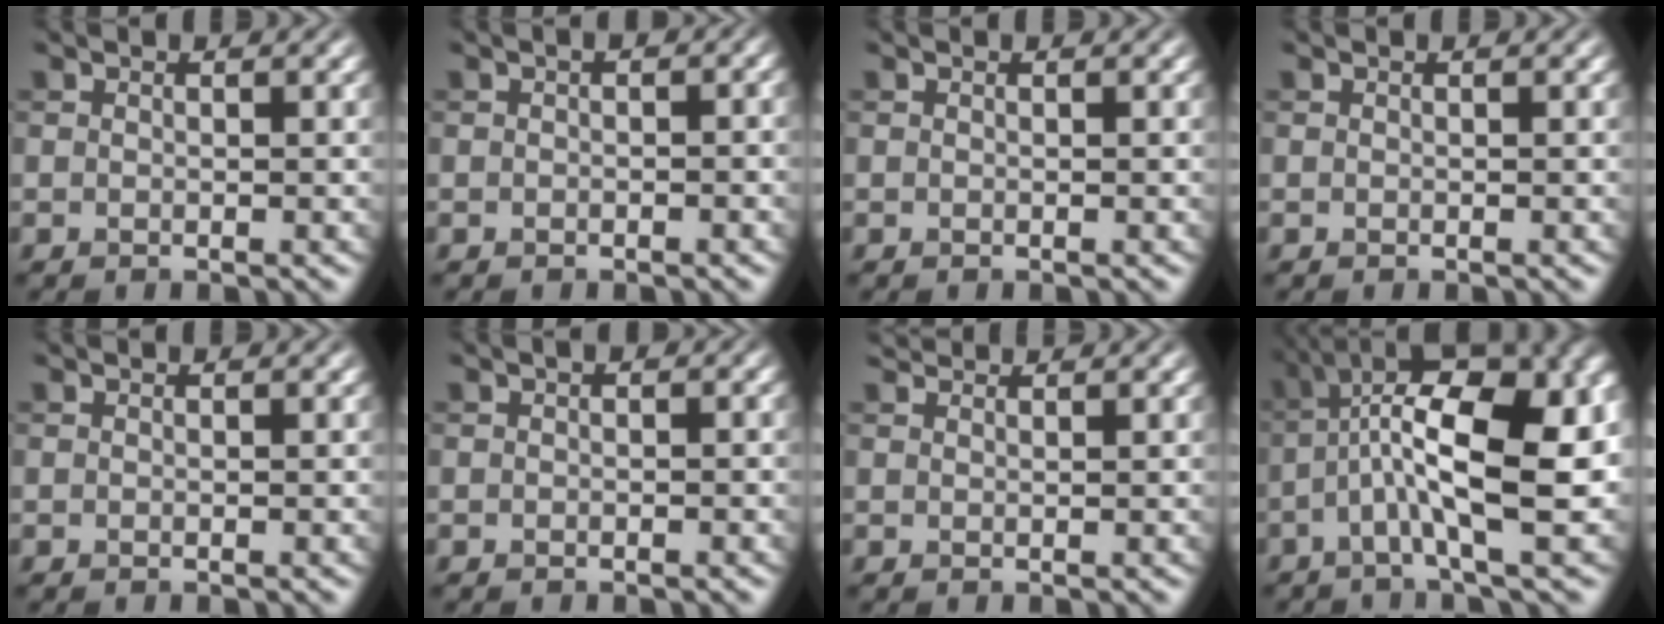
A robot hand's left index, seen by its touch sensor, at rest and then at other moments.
{"total": 1.3, "force": [0.0, 0.7, 1.1], "torque": [-0.012, 0.003, 0.000]}
{"total": 0.0}
{"total": 0.0}
{"total": 0.0}
{"total": 0.7, "force": [0.0, 0.4, 0.6], "torque": [-0.006, 0.000, 0.000]}
{"total": 2.0, "force": [1.9, 0.2, 0.6], "torque": [-0.017, 0.005, 0.025]}
{"total": 12.8, "force": [-0.4, 3.8, 12.2], "torque": [-0.212, 0.021, -0.006]}